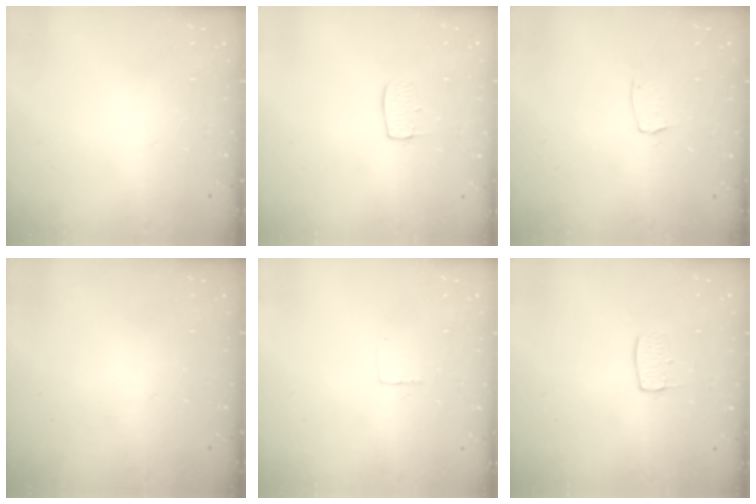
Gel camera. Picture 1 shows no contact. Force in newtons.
{"total": 6.7, "press": 6.6, "slide": 0.4}
{"total": 4.0, "press": 3.9, "slide": 0.2}
{"total": 0.0}
{"total": 1.9, "press": 1.9, "slide": 0.1}
{"total": 6.7, "press": 6.6, "slide": 0.4}